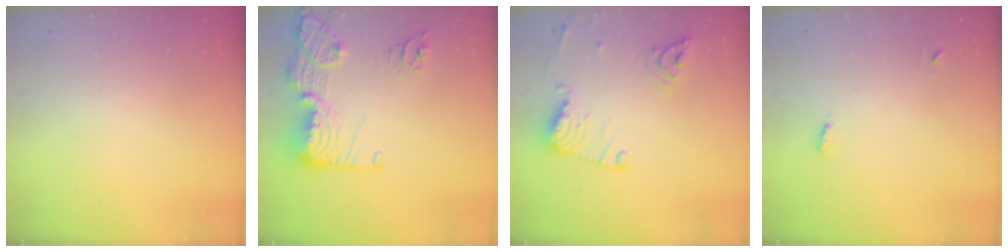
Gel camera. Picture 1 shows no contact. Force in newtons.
{"total": 18.4, "press": 18.3, "slide": 1.7}
{"total": 14.5, "press": 14.5, "slide": 1.3}
{"total": 3.7, "press": 3.3, "slide": 1.6}